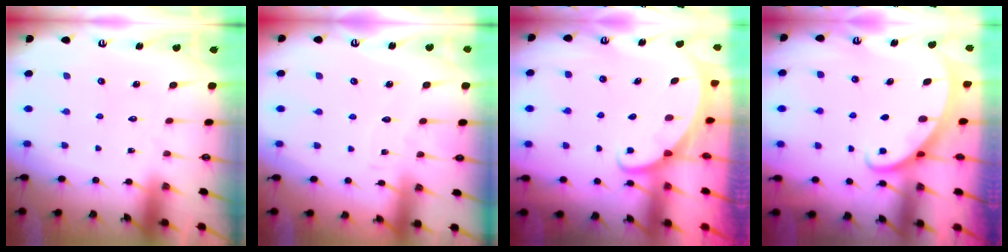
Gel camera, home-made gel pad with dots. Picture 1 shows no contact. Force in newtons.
{"total": 2.1, "press": 2.1, "slide": 0.2}
{"total": 1.8, "press": 1.8, "slide": 0.1}
{"total": 2.3, "press": 2.3, "slide": 0.2}